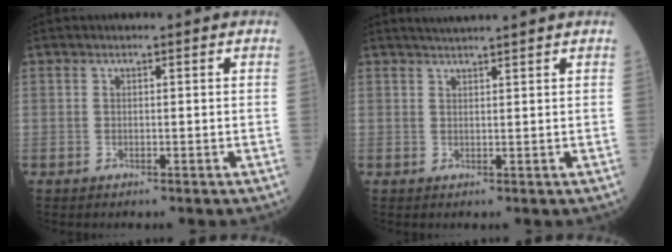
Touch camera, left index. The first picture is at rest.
{"total": 3.6, "force": [3.3, -0.7, 1.4], "torque": [-0.016, 0.020, 0.053]}